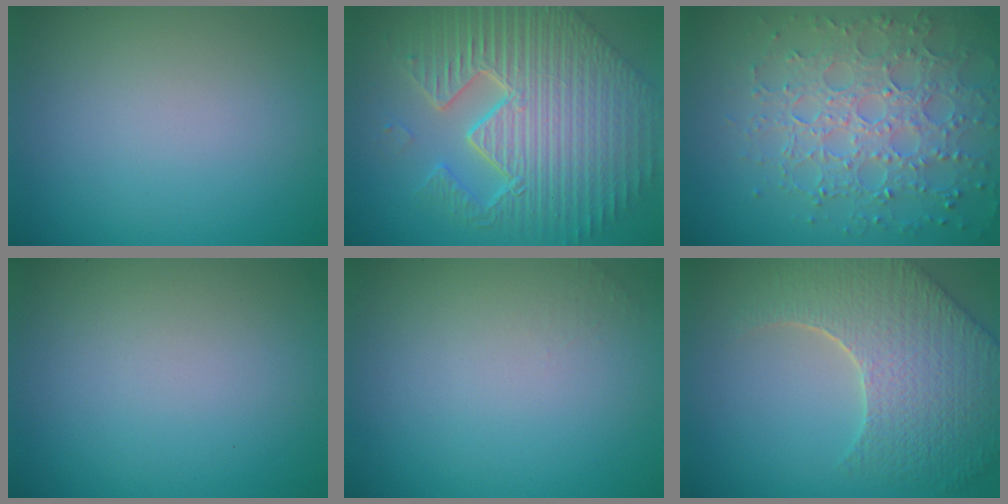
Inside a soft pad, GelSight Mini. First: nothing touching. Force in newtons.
{"total": 11.7, "press": 7.5, "slide": 9.0}
{"total": 6.7, "press": 5.3, "slide": 4.1}
{"total": 0.0}
{"total": 0.7, "press": 0.7, "slide": 0.1}
{"total": 8.4, "press": 6.1, "slide": 5.8}